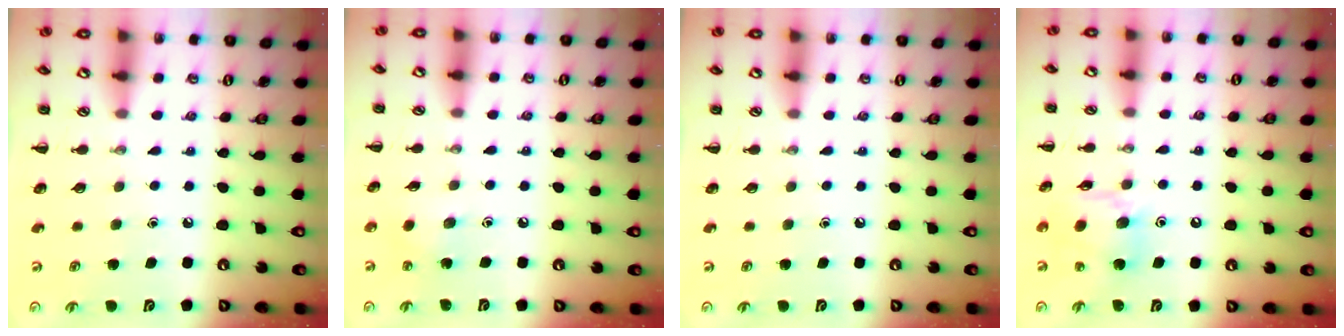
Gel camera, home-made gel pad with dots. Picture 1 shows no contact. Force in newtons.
{"total": 3.5, "press": 3.4, "slide": 0.9}
{"total": 0.0}
{"total": 13.3, "press": 12.9, "slide": 3.3}